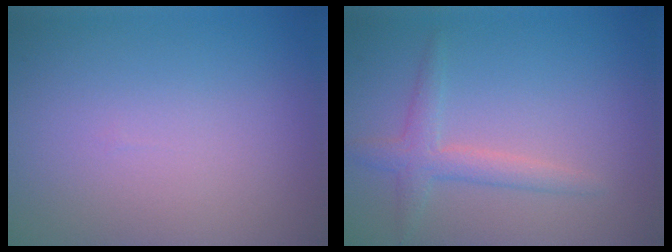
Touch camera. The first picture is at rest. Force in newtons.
{"total": 2.4, "press": 2.4, "slide": 0.1}